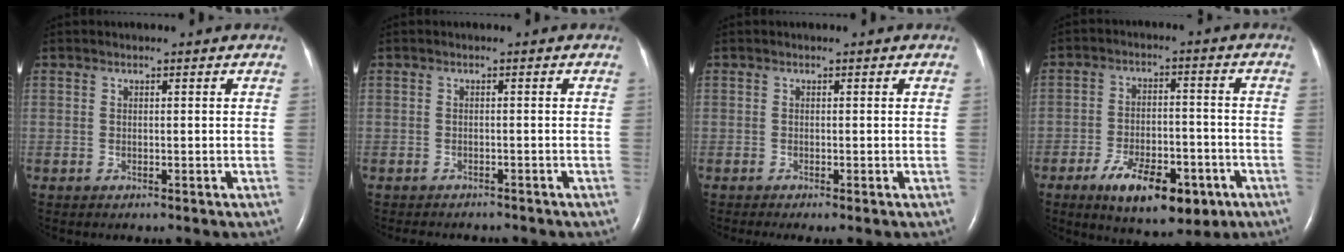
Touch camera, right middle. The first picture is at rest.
{"total": 4.7, "force": [-4.2, 1.4, 1.7], "torque": [-0.023, -0.003, -0.050]}
{"total": 1.3, "force": [-0.8, -0.1, 1.0], "torque": [-0.016, -0.003, -0.009]}
{"total": 12.3, "force": [-6.5, 5.1, 9.1], "torque": [-0.145, -0.007, -0.093]}